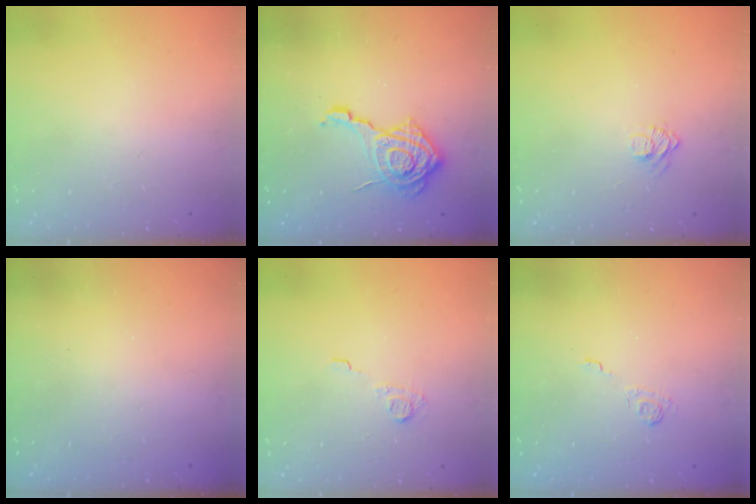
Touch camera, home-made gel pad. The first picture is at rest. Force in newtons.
{"total": 14.7, "press": 14.7, "slide": 0.8}
{"total": 8.1, "press": 8.1, "slide": 0.7}
{"total": 2.2, "press": 2.1, "slide": 0.8}
{"total": 5.5, "press": 5.5, "slide": 0.3}
{"total": 1.9, "press": 1.3, "slide": 1.3}